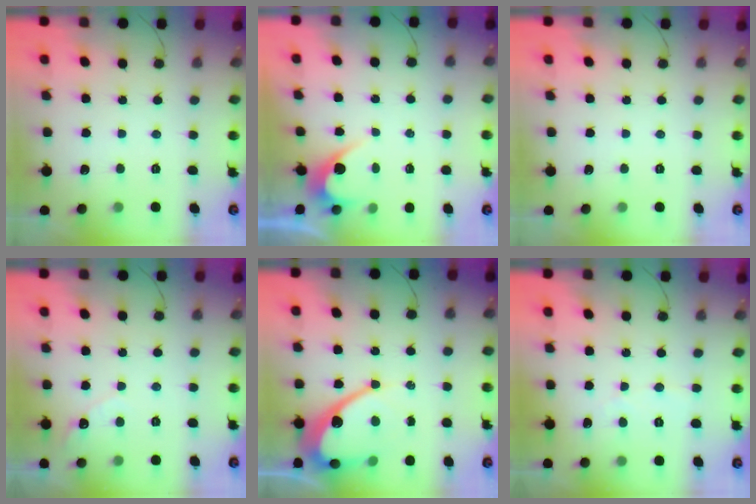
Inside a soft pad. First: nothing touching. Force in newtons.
{"total": 2.6, "press": 2.6, "slide": 0.1}
{"total": 0.0}
{"total": 3.3, "press": 3.3, "slide": 0.3}
{"total": 13.9, "press": 13.8, "slide": 1.2}
{"total": 2.8, "press": 2.8, "slide": 0.2}